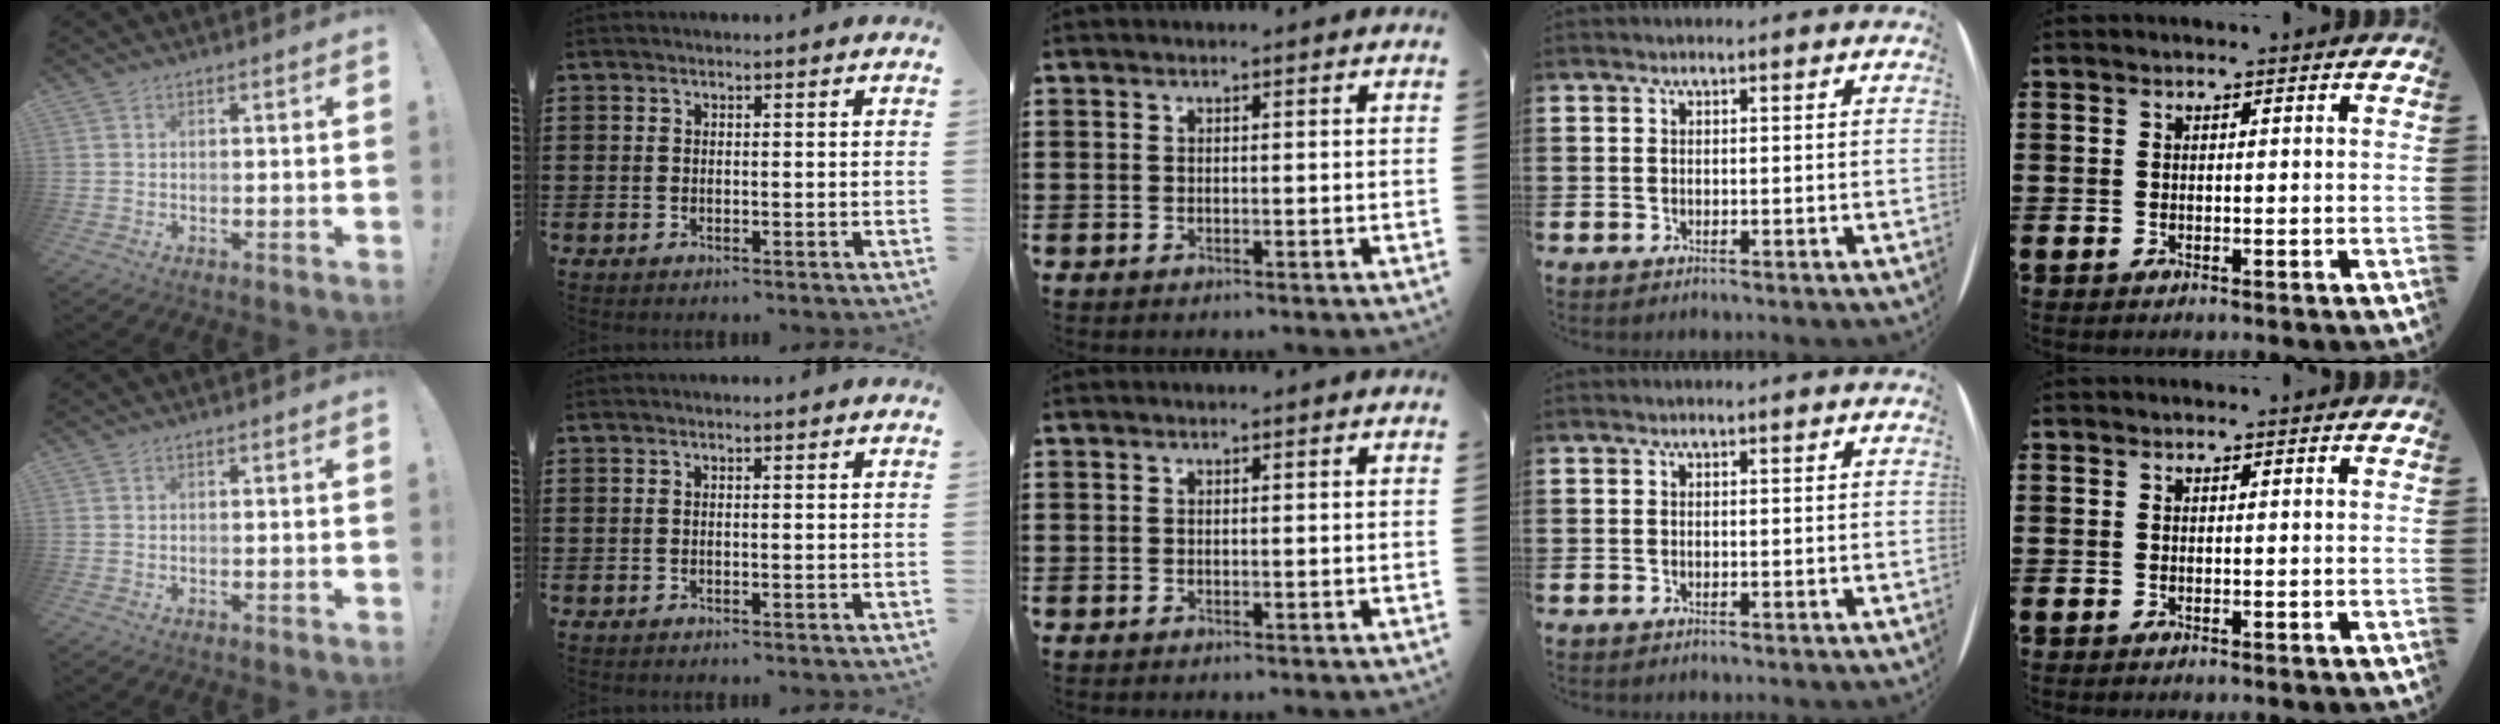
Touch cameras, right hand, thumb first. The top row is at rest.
{}